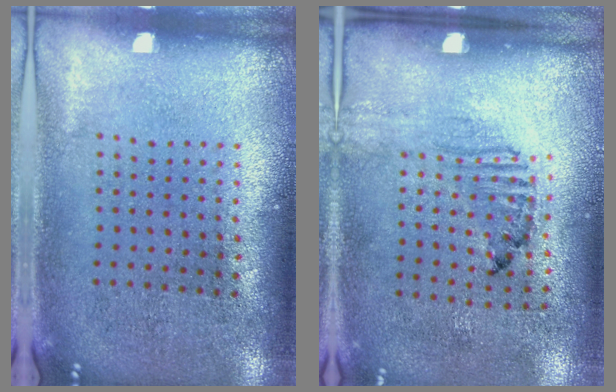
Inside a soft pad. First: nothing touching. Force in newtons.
{"total": 1.6, "press": 1.1, "slide": 1.2}